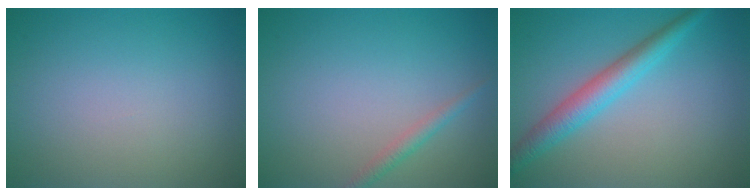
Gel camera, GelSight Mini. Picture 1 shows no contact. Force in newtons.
{"total": 1.3, "press": 1.3, "slide": 0.0}
{"total": 3.7, "press": 3.7, "slide": 0.1}